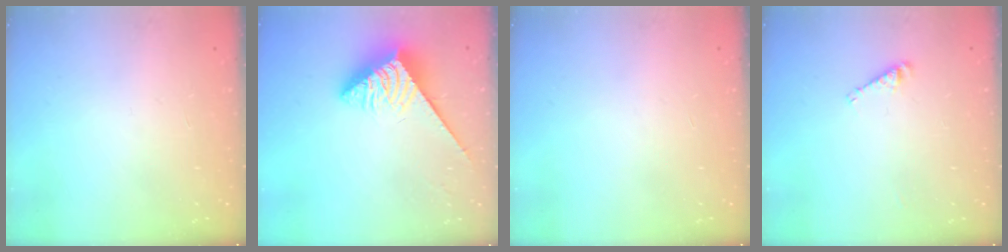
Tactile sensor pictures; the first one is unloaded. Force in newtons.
{"total": 4.0, "press": 3.9, "slide": 0.6}
{"total": 0.0}
{"total": 3.2, "press": 3.2, "slide": 0.4}